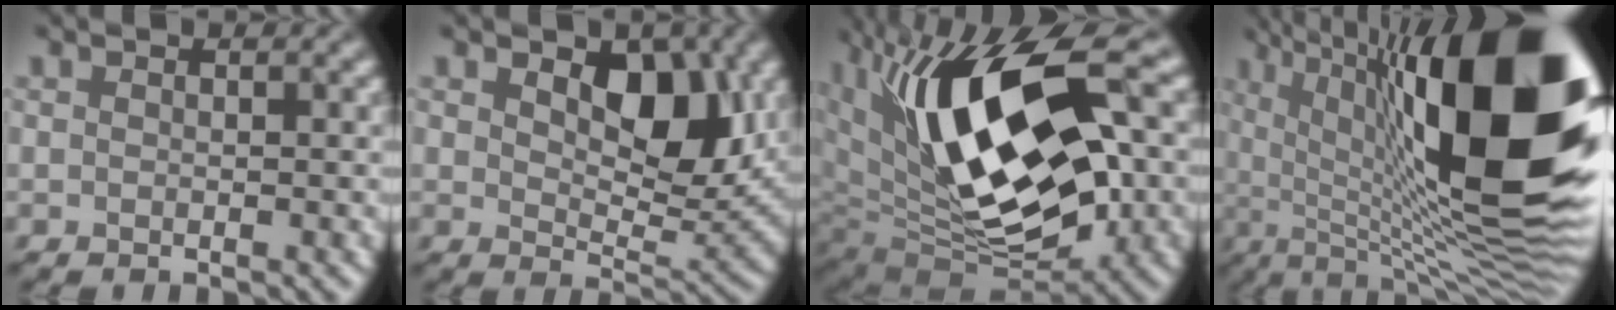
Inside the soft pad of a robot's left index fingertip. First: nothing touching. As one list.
[{"total": 6.6, "force": [2.1, 3.8, 5.0], "torque": [-0.078, -0.016, 0.033]}, {"total": 16.8, "force": [3.6, 8.0, 14.4], "torque": [-0.248, 0.002, 0.054]}, {"total": 20.3, "force": [5.2, 6.8, 18.4], "torque": [-0.283, 0.032, 0.088]}]